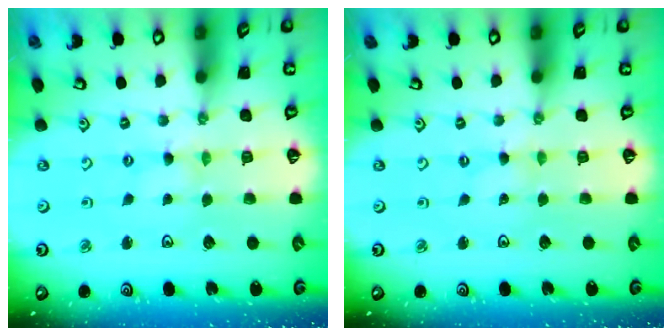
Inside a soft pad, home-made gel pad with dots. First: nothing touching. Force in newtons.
{"total": 0.0}